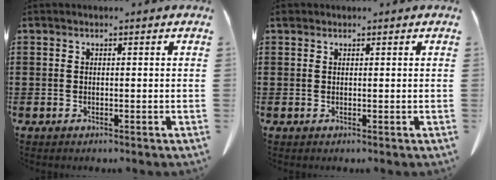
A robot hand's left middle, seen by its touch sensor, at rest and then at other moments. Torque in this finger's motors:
{"motor_torque": [-0.05, 0.07, 0.02, 0.00]}